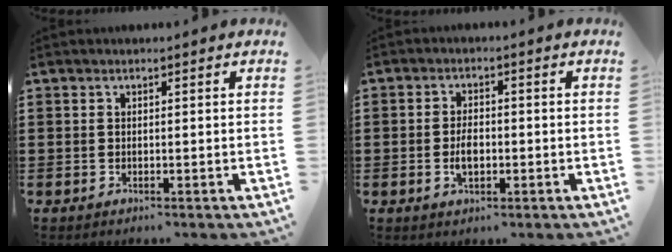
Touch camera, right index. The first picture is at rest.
{"total": 3.4, "force": [-0.6, 1.9, 2.8], "torque": [-0.052, 0.003, -0.010]}